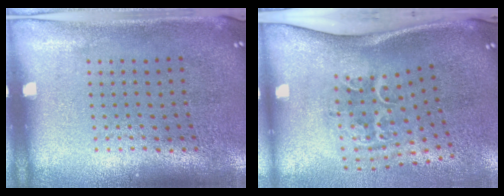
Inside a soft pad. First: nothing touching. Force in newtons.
{"total": 2.3, "press": 1.4, "slide": 1.8}